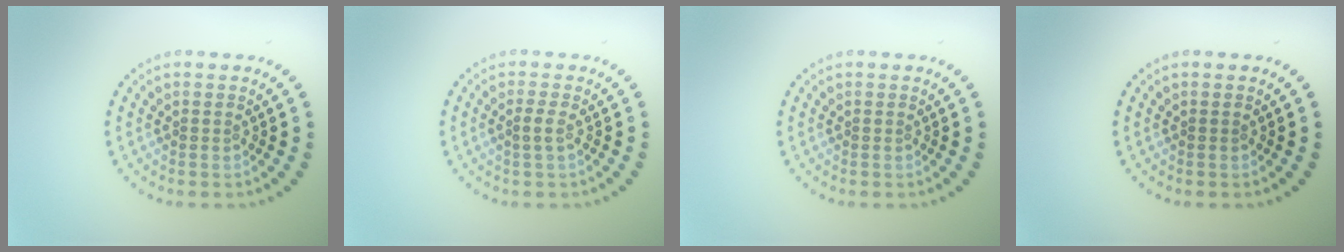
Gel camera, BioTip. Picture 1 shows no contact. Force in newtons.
{"total": 0.9, "press": 0.8, "slide": 0.3}
{"total": 0.0}
{"total": 0.0}